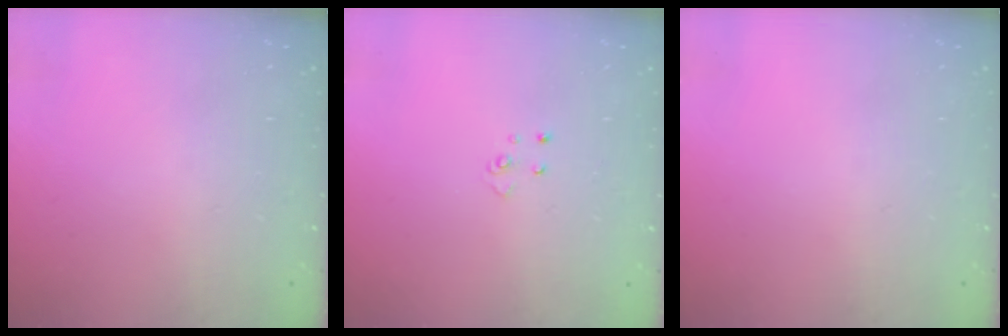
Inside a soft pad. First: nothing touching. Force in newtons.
{"total": 4.1, "press": 4.1, "slide": 0.4}
{"total": 0.0}